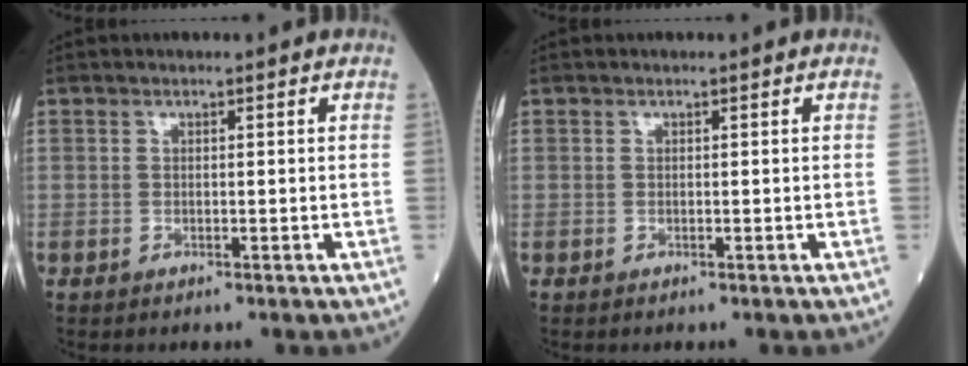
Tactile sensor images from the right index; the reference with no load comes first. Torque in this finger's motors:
{"motor_torque": [0.03, 0.12, 0.05, 0.01]}